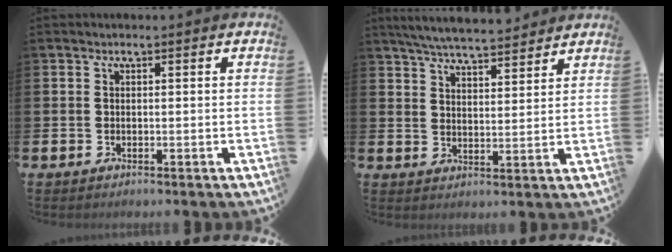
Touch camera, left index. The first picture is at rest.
{"total": 6.2, "force": [6.0, 0.4, 1.3], "torque": [-0.035, -0.032, 0.107]}